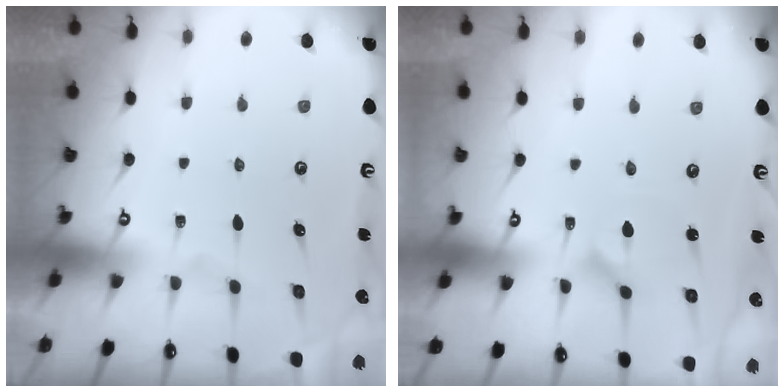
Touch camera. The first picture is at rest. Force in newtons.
{"total": 1.2, "press": 1.2, "slide": 0.2}